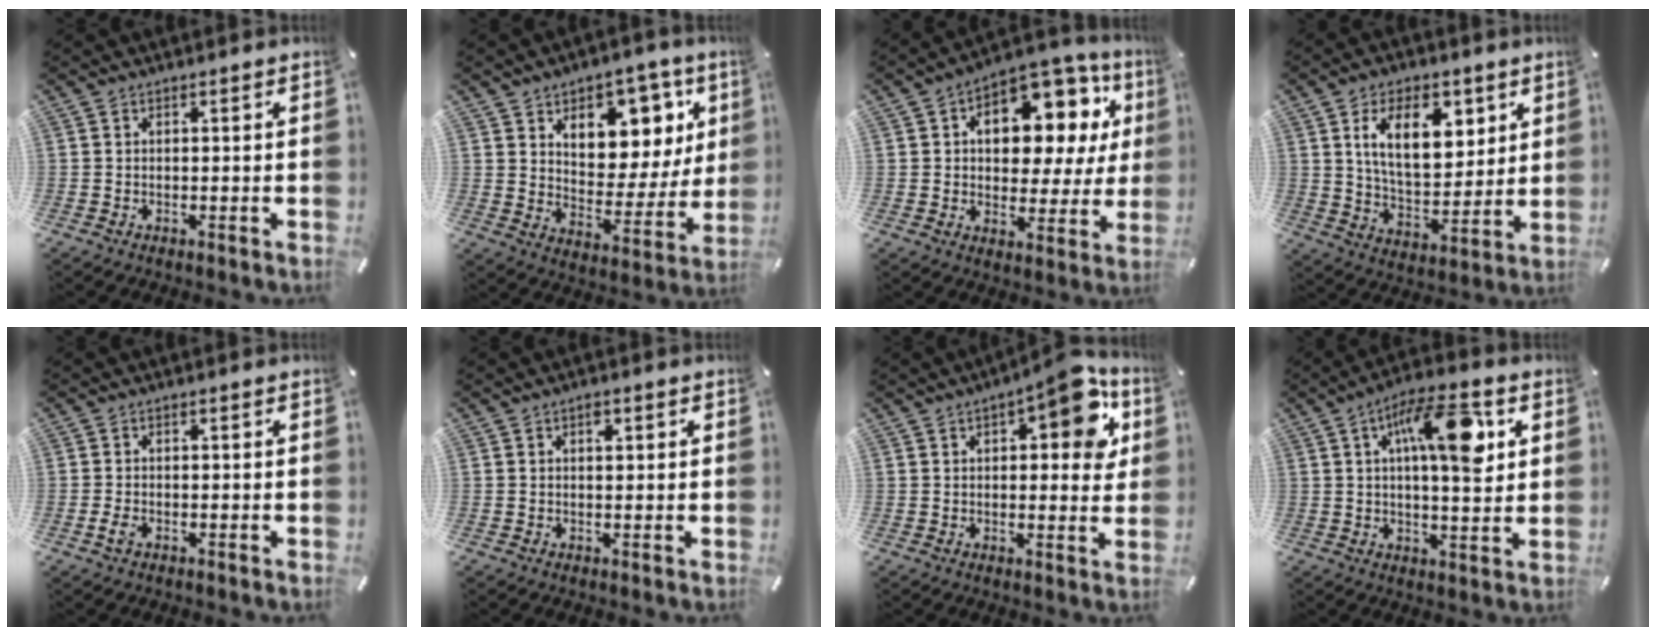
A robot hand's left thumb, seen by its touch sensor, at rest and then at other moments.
{"total": 10.4, "force": [5.2, 8.3, 3.4], "torque": [-0.028, -0.059, 0.094]}
{"total": 14.0, "force": [5.4, 8.8, 9.5], "torque": [-0.131, -0.042, 0.092]}
{"total": 14.4, "force": [6.4, 8.4, 9.8], "torque": [-0.164, -0.004, 0.113]}
{"total": 1.9, "force": [-0.8, 1.0, 1.4], "torque": [-0.032, 0.000, -0.016]}
{"total": 1.6, "force": [0.6, 0.9, 1.2], "torque": [-0.016, 0.002, 0.007]}
{"total": 12.6, "force": [5.9, 5.4, 9.7], "torque": [-0.109, -0.029, 0.092]}
{"total": 15.0, "force": [5.0, 5.5, 13.0], "torque": [-0.208, -0.007, 0.076]}